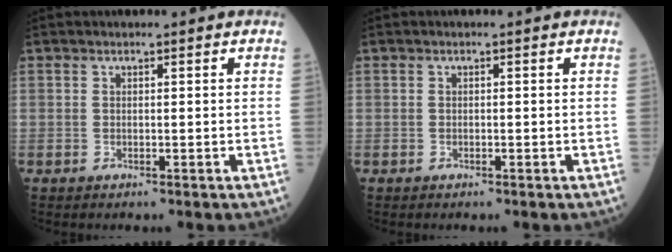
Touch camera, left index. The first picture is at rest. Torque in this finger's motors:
{"motor_torque": [0.00, 0.00, 0.00, 0.00]}